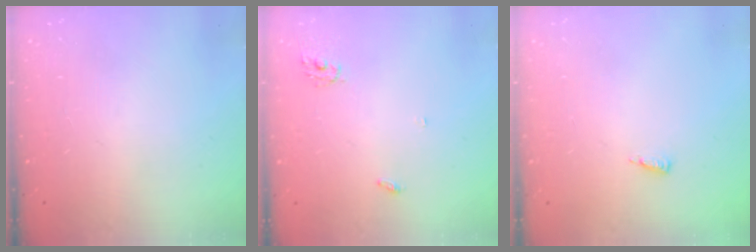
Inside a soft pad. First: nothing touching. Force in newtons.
{"total": 4.0, "press": 4.0, "slide": 0.3}
{"total": 4.3, "press": 4.2, "slide": 1.0}